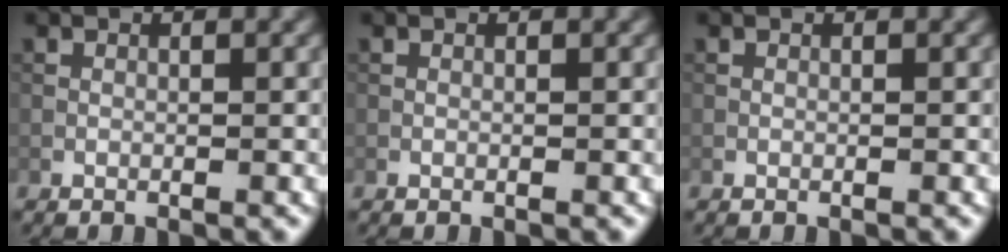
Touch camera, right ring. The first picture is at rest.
{"total": 0.0}
{"total": 0.0}